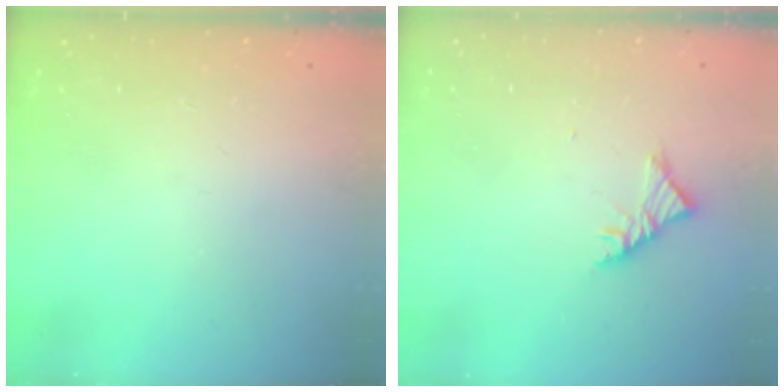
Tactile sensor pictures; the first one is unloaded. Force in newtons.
{"total": 3.4, "press": 3.3, "slide": 0.8}